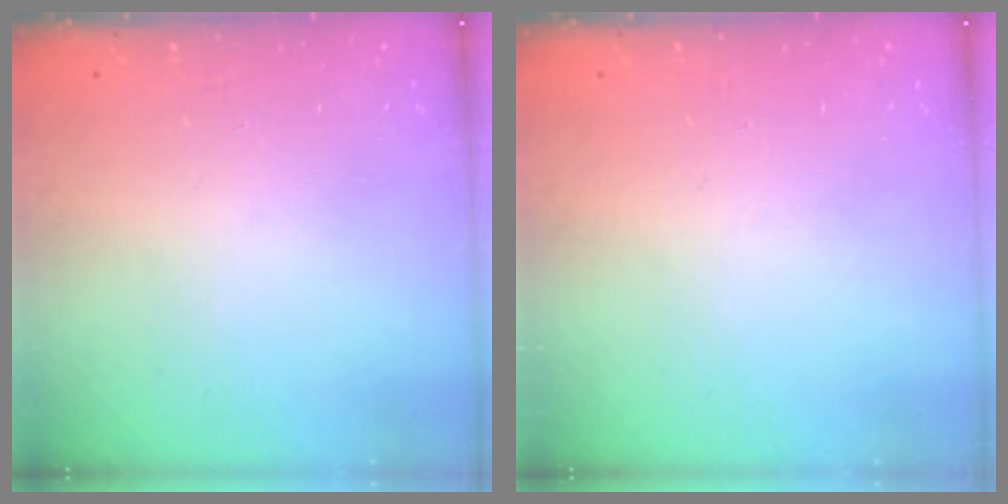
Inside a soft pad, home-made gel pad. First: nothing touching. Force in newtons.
{"total": 0.0}